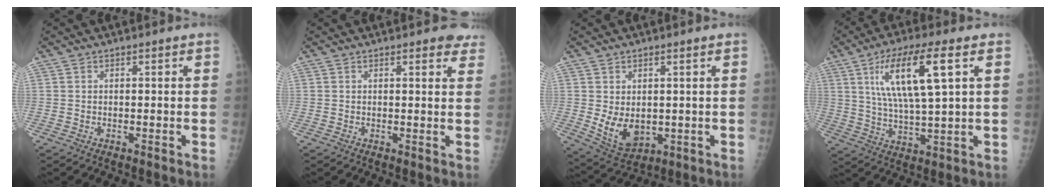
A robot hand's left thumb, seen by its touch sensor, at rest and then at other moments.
{"total": 4.0, "force": [3.2, 1.4, 1.9], "torque": [0.001, -0.011, 0.026]}
{"total": 7.7, "force": [-0.3, 5.5, 5.4], "torque": [-0.066, -0.016, 0.015]}
{"total": 14.9, "force": [5.2, 3.6, 13.5], "torque": [-0.256, -0.006, 0.095]}